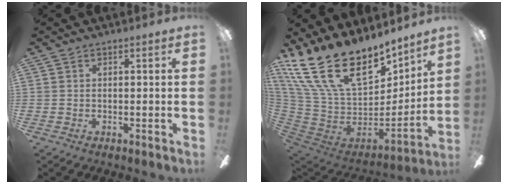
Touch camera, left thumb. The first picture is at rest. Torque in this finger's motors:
{"motor_torque": [3.10, 1.90, 1.45, -1.32, 0.42]}